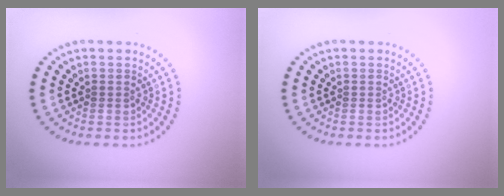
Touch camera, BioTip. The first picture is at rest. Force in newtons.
{"total": 0.0}